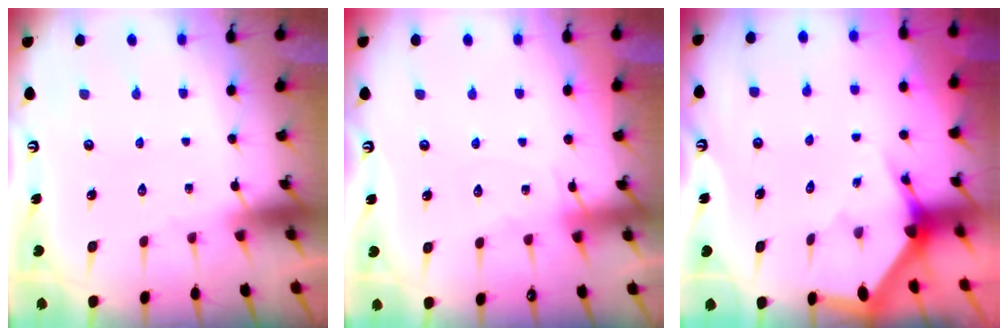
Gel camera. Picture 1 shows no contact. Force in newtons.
{"total": 7.9, "press": 7.9, "slide": 0.9}
{"total": 3.0, "press": 3.0, "slide": 0.2}